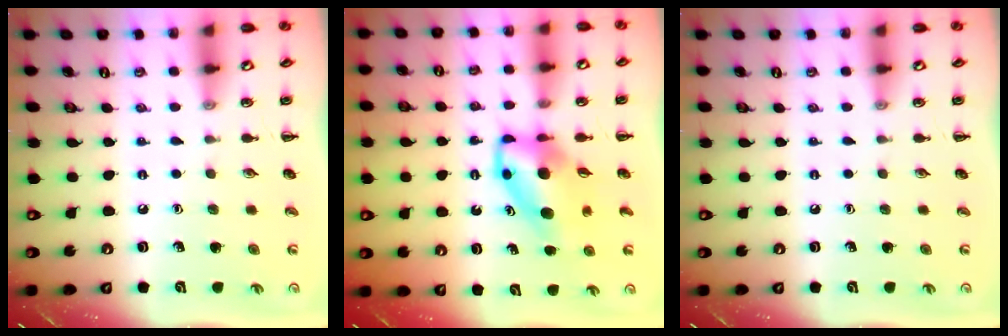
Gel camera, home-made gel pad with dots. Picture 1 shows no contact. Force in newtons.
{"total": 6.9, "press": 6.7, "slide": 1.7}
{"total": 0.0}